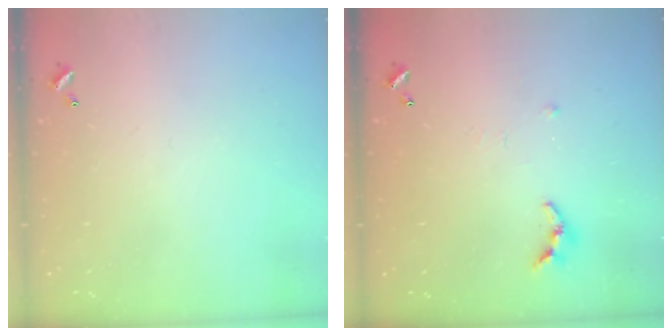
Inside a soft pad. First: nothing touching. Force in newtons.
{"total": 6.8, "press": 6.7, "slide": 0.5}